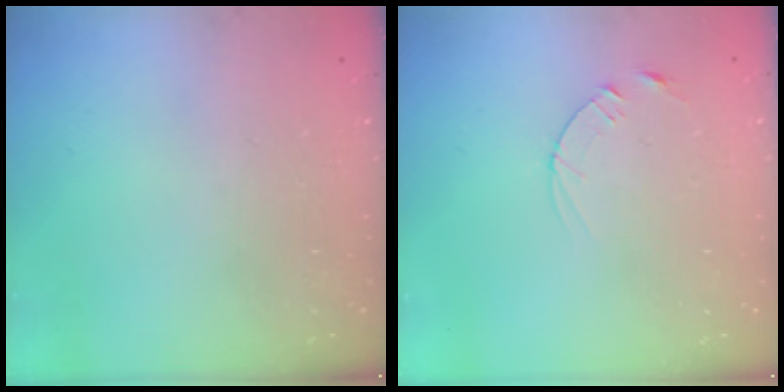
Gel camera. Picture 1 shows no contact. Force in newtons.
{"total": 2.5, "press": 2.5, "slide": 0.3}